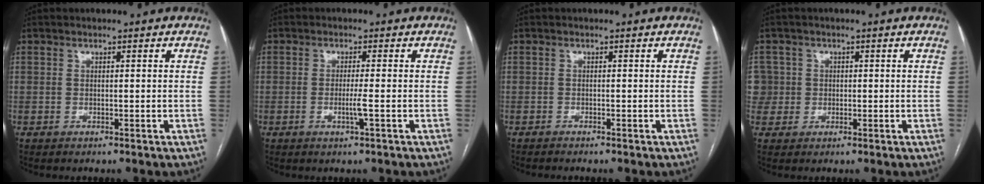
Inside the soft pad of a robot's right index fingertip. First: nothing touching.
{"total": 2.5, "force": [-0.9, -0.2, 2.4], "torque": [-0.047, -0.003, -0.017]}
{"total": 1.4, "force": [-1.3, 0.4, 0.4], "torque": [-0.009, -0.002, -0.017]}
{"total": 5.1, "force": [0.3, 5.1, -0.1], "torque": [0.002, 0.027, 0.010]}